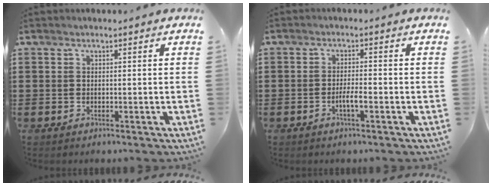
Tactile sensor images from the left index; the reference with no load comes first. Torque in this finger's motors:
{"motor_torque": [0.17, 0.12, 0.15, 0.04]}